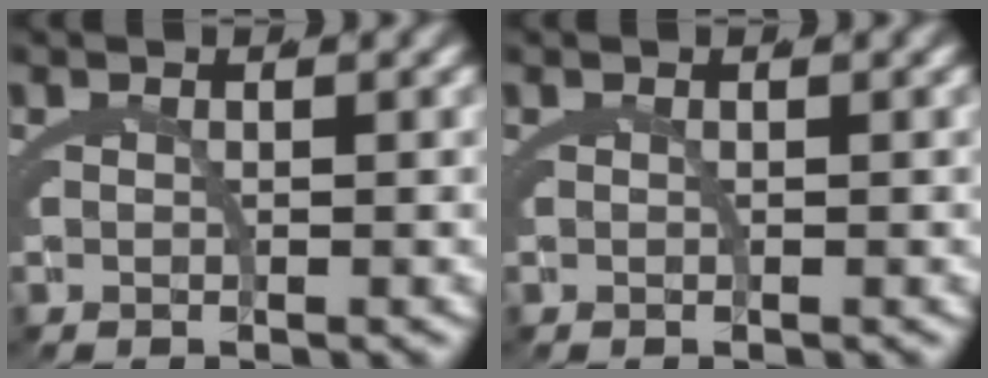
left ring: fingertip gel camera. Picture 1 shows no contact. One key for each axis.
{"total": 0.0}